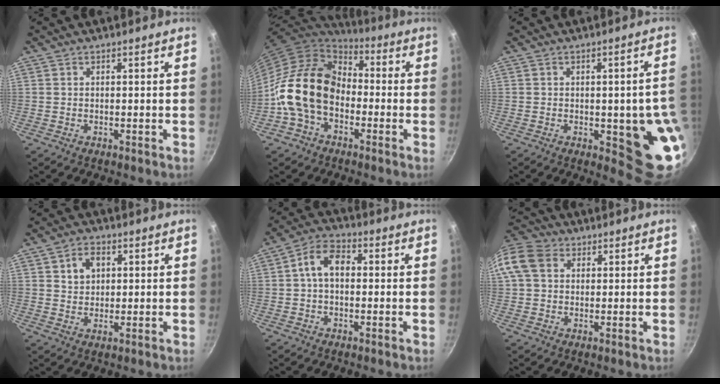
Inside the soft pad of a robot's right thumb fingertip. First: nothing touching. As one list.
[{"total": 16.8, "force": [-3.2, 12.0, 11.3], "torque": [-0.171, 0.043, -0.078]}, {"total": 13.1, "force": [-2.2, 4.3, 12.2], "torque": [-0.096, -0.003, -0.023]}, {"total": 5.1, "force": [1.7, 3.8, 2.9], "torque": [-0.031, -0.001, 0.029]}, {"total": 7.5, "force": [0.6, 5.0, 5.6], "torque": [-0.084, 0.025, -0.002]}, {"total": 11.9, "force": [3.0, 9.4, 6.6], "torque": [-0.131, 0.021, 0.040]}]